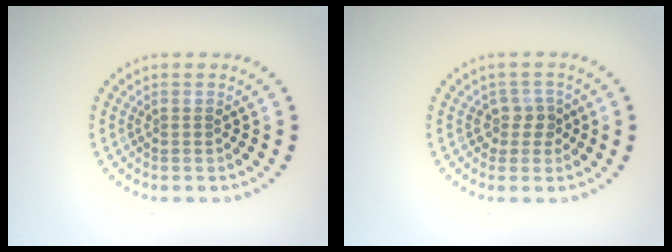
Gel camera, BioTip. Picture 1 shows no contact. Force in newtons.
{"total": 1.8, "press": 1.4, "slide": 1.1}